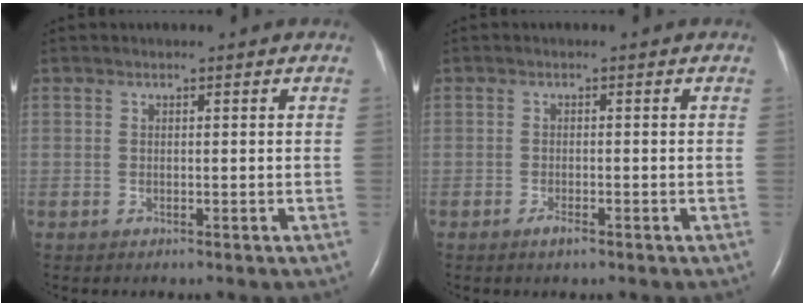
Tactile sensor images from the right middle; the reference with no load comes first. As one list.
[{"total": 1.4, "force": [-1.0, 0.3, 1.0], "torque": [-0.024, -0.002, -0.016]}]